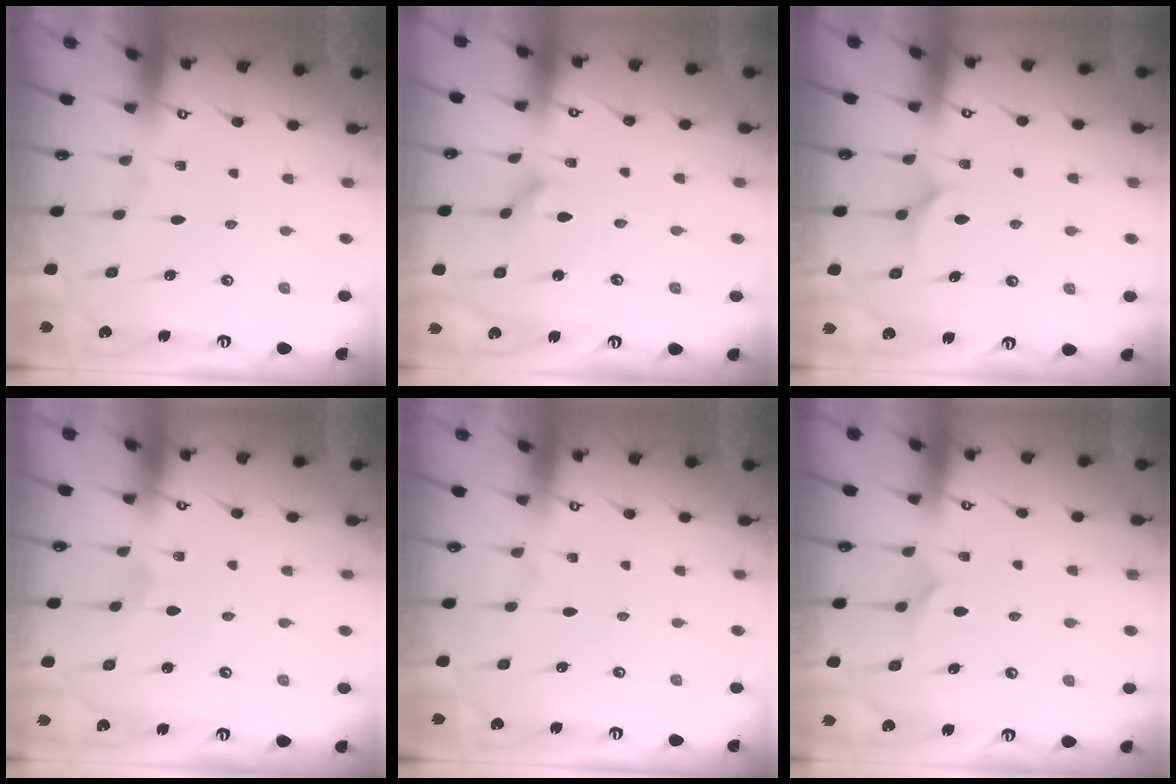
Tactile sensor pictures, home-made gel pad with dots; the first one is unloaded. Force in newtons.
{"total": 4.6, "press": 4.6, "slide": 0.4}
{"total": 7.2, "press": 7.2, "slide": 0.6}
{"total": 0.8, "press": 0.8, "slide": 0.0}
{"total": 0.0}
{"total": 4.3, "press": 4.2, "slide": 0.3}